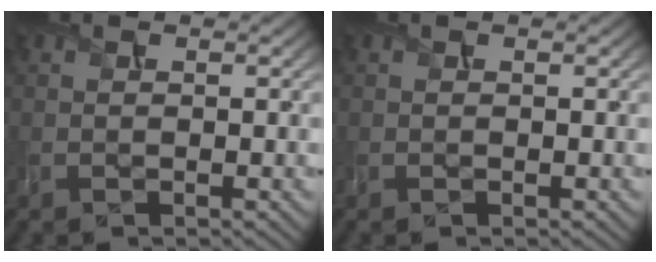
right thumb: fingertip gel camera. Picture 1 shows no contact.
{"total": 0.0}